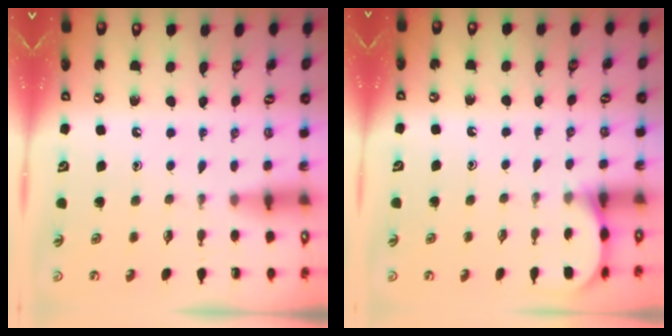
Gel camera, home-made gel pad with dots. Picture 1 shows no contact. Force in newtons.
{"total": 3.6, "press": 3.6, "slide": 0.3}